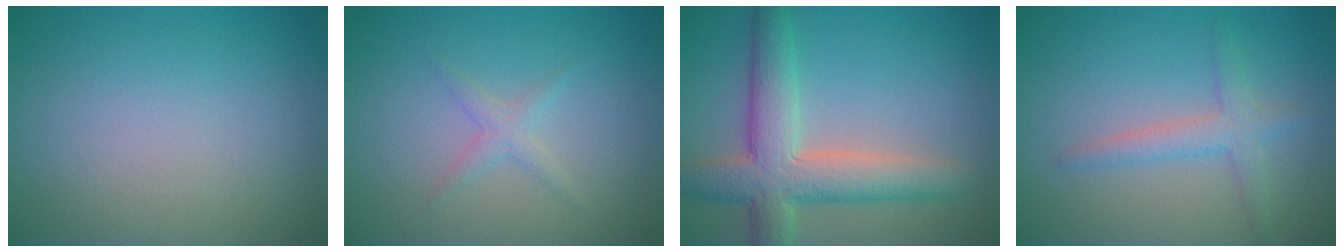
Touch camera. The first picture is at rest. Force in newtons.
{"total": 1.3, "press": 1.3, "slide": 0.1}
{"total": 6.9, "press": 6.9, "slide": 0.6}
{"total": 2.5, "press": 2.5, "slide": 0.1}